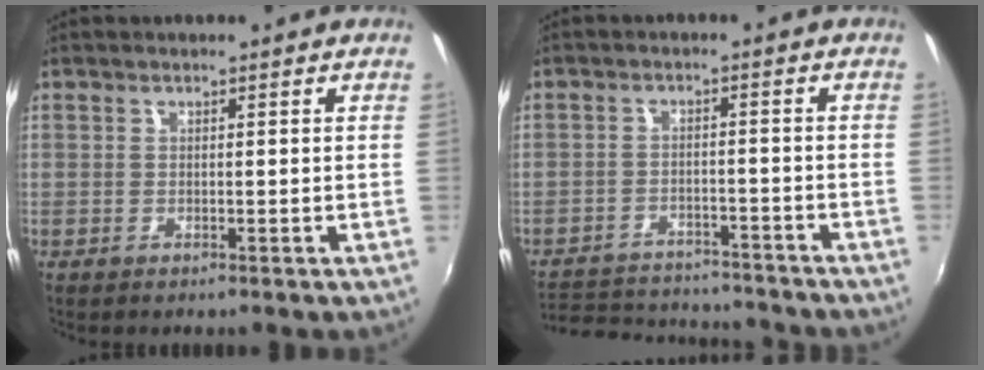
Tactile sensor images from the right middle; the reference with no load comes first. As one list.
[{"total": 17.4, "force": [-15.5, 5.0, 6.1], "torque": [-0.138, -0.001, -0.214]}]